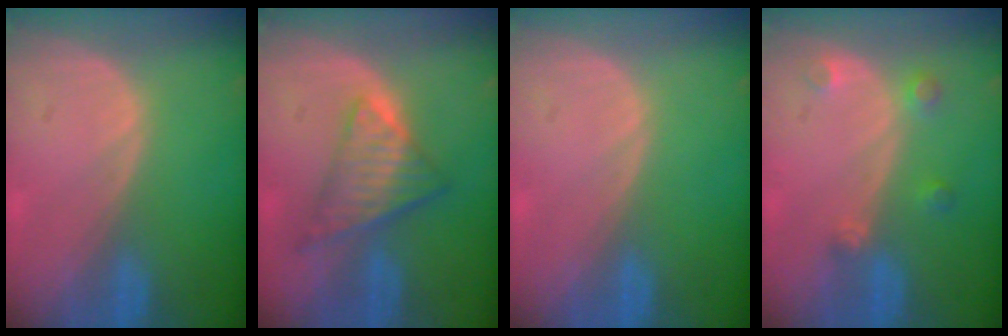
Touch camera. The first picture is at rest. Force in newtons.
{"total": 7.4, "press": 6.2, "slide": 3.9}
{"total": 0.0}
{"total": 2.8, "press": 2.7, "slide": 0.7}